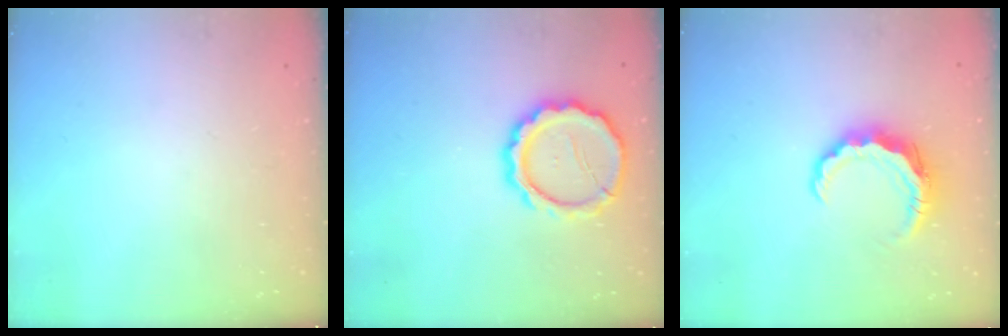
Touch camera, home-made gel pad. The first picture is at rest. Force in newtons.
{"total": 14.2, "press": 14.0, "slide": 2.5}
{"total": 8.0, "press": 8.0, "slide": 0.9}